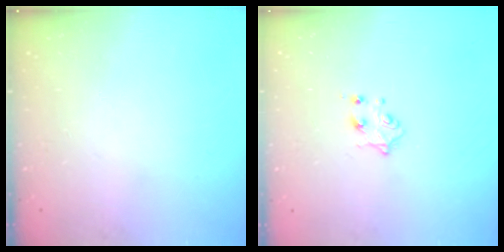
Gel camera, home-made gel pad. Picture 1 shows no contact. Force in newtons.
{"total": 5.2, "press": 5.2, "slide": 0.5}